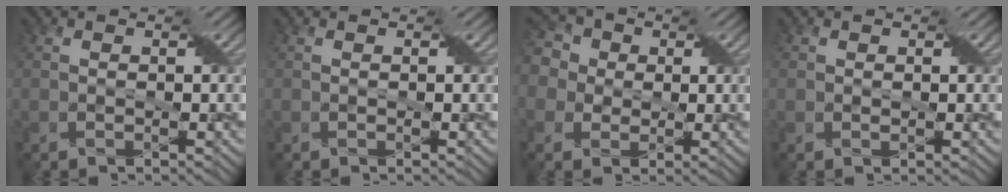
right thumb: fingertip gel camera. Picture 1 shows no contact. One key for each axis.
{"total": 0.0}
{"total": 8.0, "fx": 1.8, "fy": 6.8, "fz": 3.7, "tx": -0.121, "ty": 0.037, "tz": 0.005}
{"total": 0.8, "fx": 0.2, "fy": 0.6, "fz": 0.4, "tx": -0.010, "ty": -0.002, "tz": 0.005}